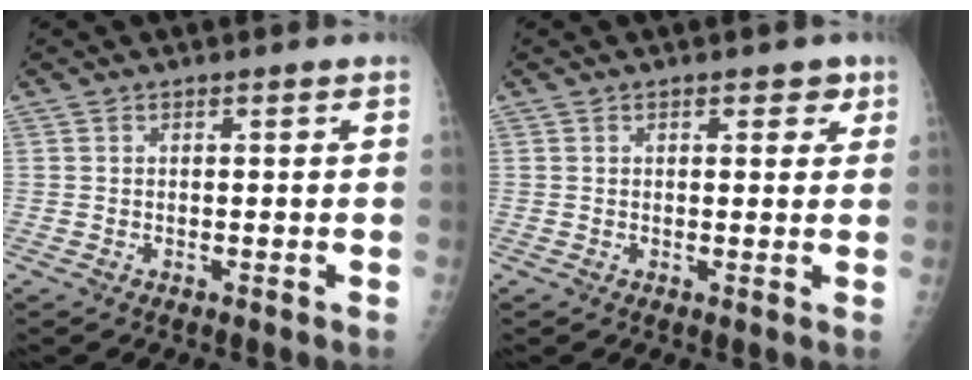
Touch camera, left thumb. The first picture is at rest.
{"total": 2.8, "force": [1.5, 1.6, 1.7], "torque": [0.000, -0.003, 0.016]}